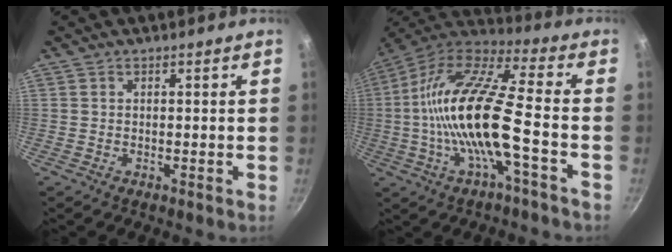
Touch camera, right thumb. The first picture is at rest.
{"total": 20.2, "force": [-3.7, 5.4, 19.1], "torque": [-0.360, 0.038, -0.083]}